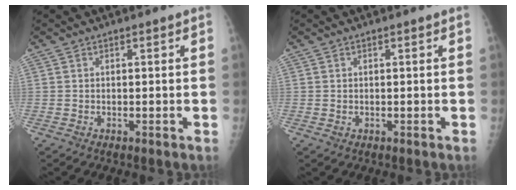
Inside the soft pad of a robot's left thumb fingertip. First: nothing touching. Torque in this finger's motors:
{"motor_torque": [-0.38, 0.06, 0.24, 0.38, 0.04]}